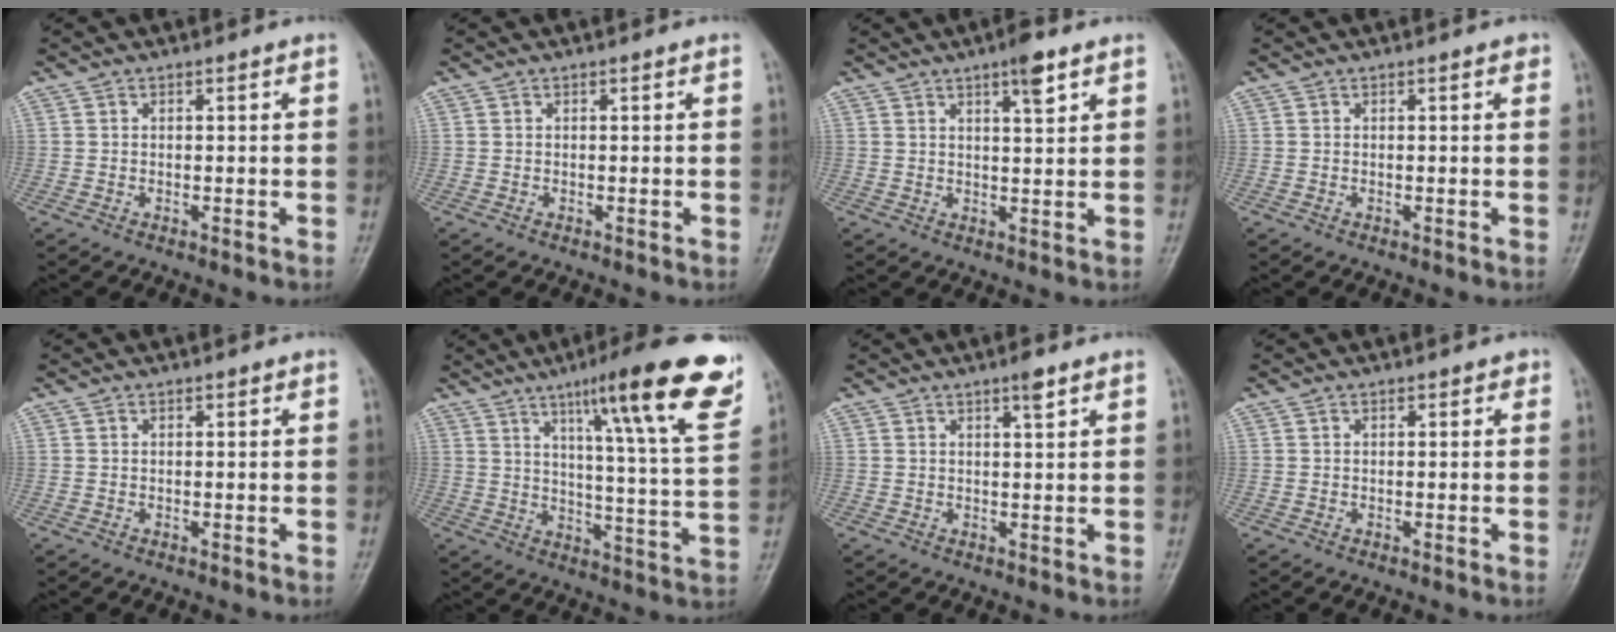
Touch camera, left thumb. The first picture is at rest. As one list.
[{"total": 0.0}, {"total": 4.8, "force": [2.9, 1.1, 3.7], "torque": [-0.052, -0.014, 0.043]}, {"total": 0.5, "force": [0.3, 0.3, 0.4], "torque": [-0.002, 0.000, -0.001]}, {"total": 0.6, "force": [0.3, 0.3, 0.3], "torque": [-0.004, -0.001, 0.003]}, {"total": 21.6, "force": [12.3, 2.7, 17.6], "torque": [-0.224, -0.046, 0.174]}, {"total": 2.5, "force": [1.6, 0.4, 1.9], "torque": [-0.027, -0.008, 0.025]}, {"total": 1.2, "force": [0.6, 0.8, 0.7], "torque": [0.000, 0.000, 0.004]}]